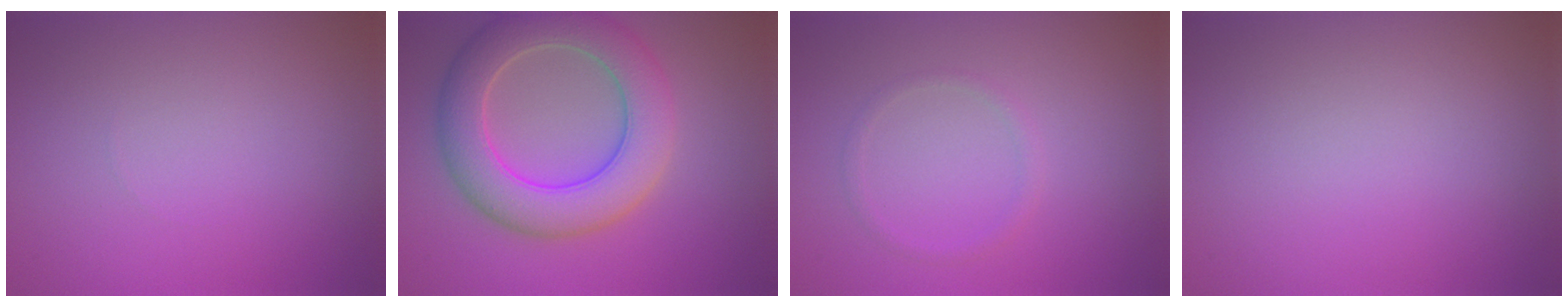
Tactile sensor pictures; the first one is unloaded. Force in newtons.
{"total": 7.7, "press": 7.7, "slide": 0.5}
{"total": 1.0, "press": 0.9, "slide": 0.0}
{"total": 0.0}